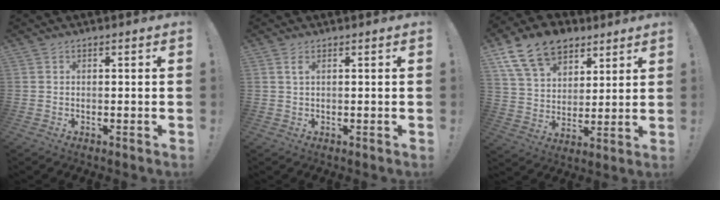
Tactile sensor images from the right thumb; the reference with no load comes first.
{"total": 1.8, "force": [0.7, 0.3, 1.6], "torque": [-0.025, -0.002, 0.010]}
{"total": 17.0, "force": [10.0, 11.2, 7.9], "torque": [-0.135, -0.053, 0.189]}